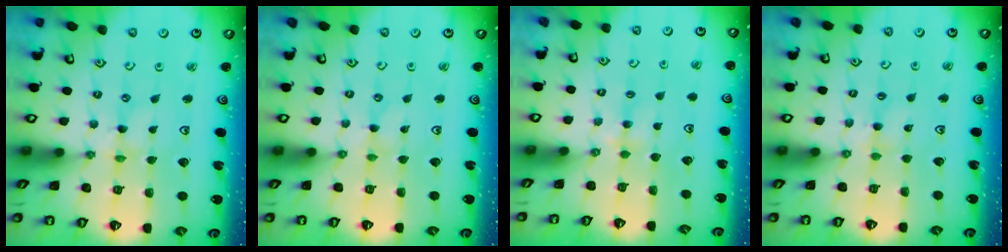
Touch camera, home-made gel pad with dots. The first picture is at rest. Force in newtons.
{"total": 0.0}
{"total": 4.0, "press": 4.0, "slide": 0.7}
{"total": 2.7, "press": 2.7, "slide": 0.5}